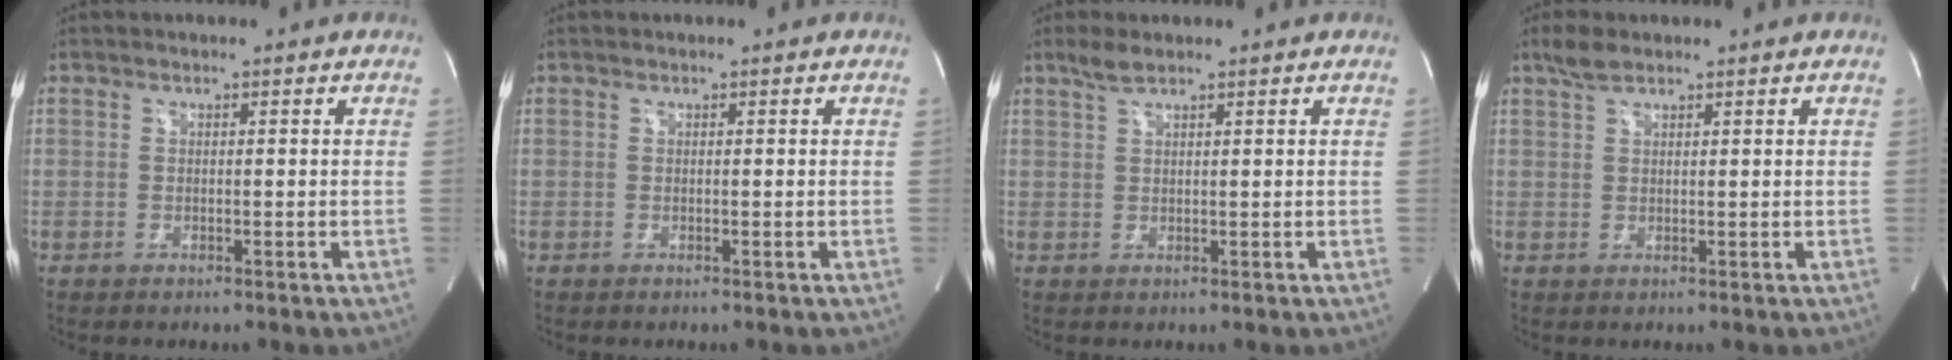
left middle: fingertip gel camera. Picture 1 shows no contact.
{"total": 0.0}
{"total": 2.3, "force": [1.8, 0.2, 1.3], "torque": [-0.036, 0.005, 0.040]}
{"total": 2.5, "force": [2.0, 0.8, 1.3], "torque": [-0.035, 0.009, 0.043]}